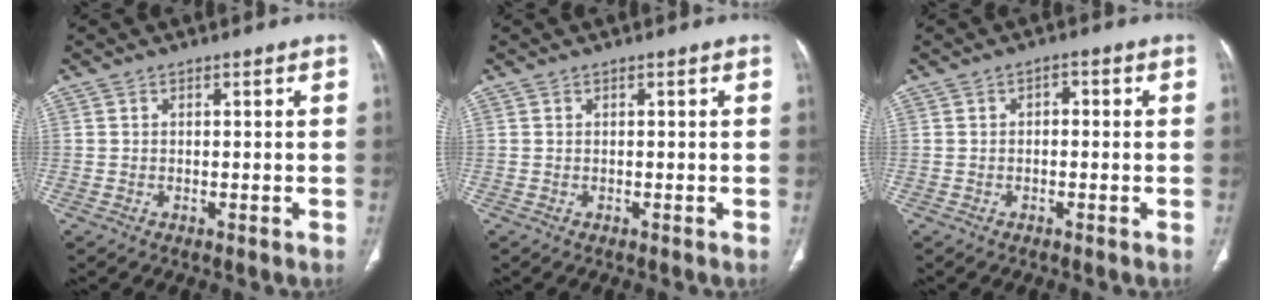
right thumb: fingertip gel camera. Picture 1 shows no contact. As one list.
[{"total": 0.0}, {"total": 1.3, "force": [-0.1, 0.9, 0.9], "torque": [-0.003, 0.005, -0.008]}]